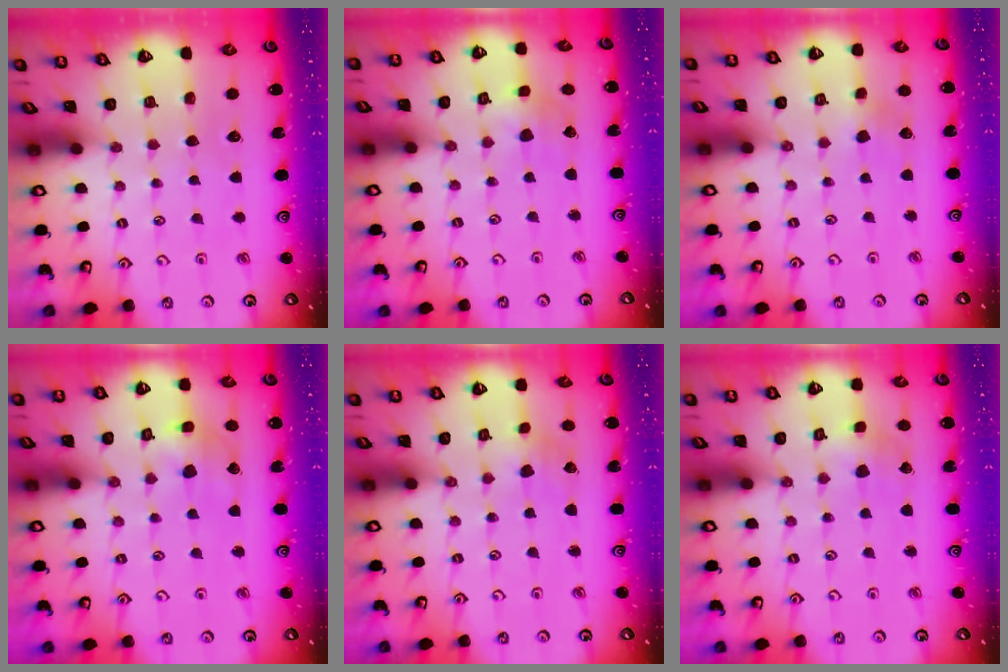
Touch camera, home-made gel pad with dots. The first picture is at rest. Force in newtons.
{"total": 2.5, "press": 2.5, "slide": 0.3}
{"total": 3.4, "press": 3.4, "slide": 0.4}
{"total": 7.8, "press": 7.7, "slide": 1.0}
{"total": 1.9, "press": 1.9, "slide": 0.2}
{"total": 2.7, "press": 2.7, "slide": 0.2}